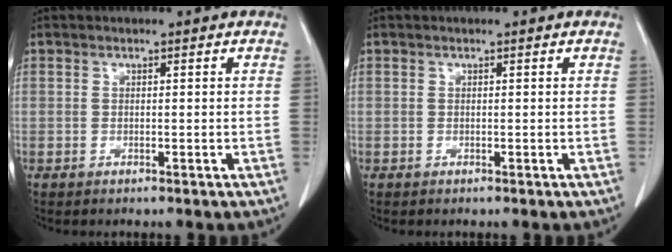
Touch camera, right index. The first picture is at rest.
{"total": 0.0}